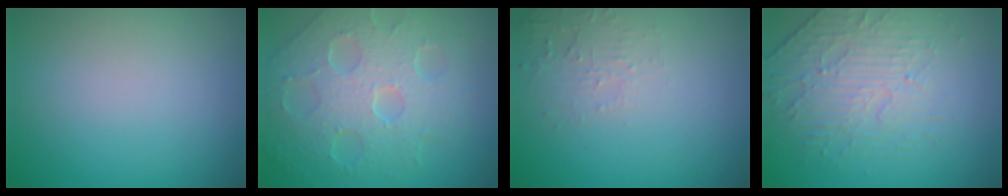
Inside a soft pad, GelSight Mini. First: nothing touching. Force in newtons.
{"total": 8.0, "press": 5.6, "slide": 5.7}
{"total": 1.9, "press": 1.9, "slide": 0.3}
{"total": 4.4, "press": 3.4, "slide": 2.7}